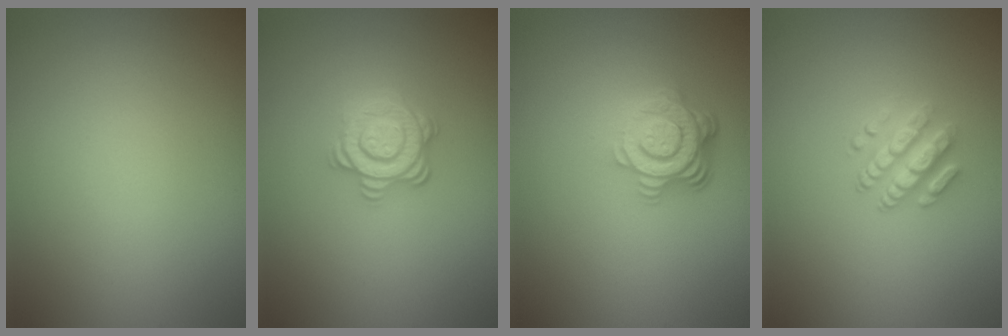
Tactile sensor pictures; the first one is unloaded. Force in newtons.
{"total": 3.6, "press": 3.1, "slide": 1.9}
{"total": 4.9, "press": 3.4, "slide": 3.5}
{"total": 2.9, "press": 2.5, "slide": 1.6}